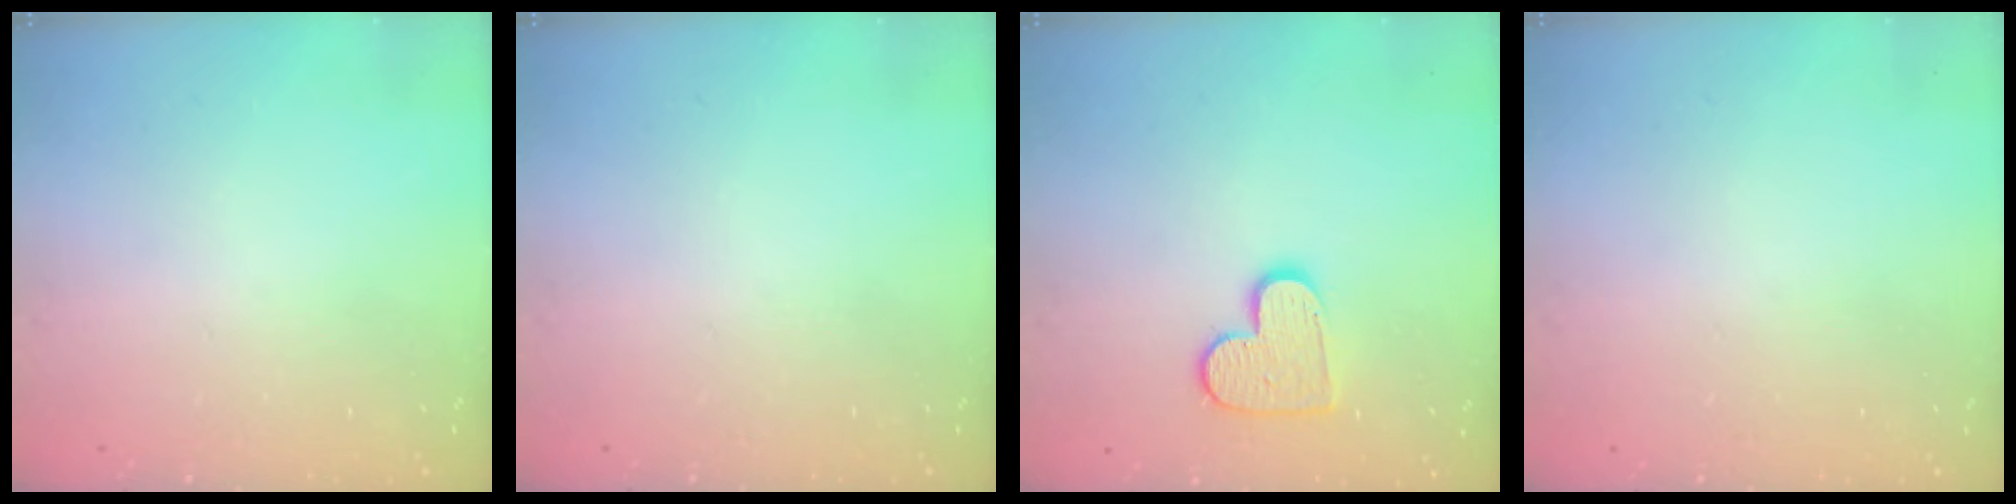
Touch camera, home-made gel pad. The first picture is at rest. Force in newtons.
{"total": 0.0}
{"total": 10.6, "press": 10.6, "slide": 0.7}
{"total": 0.8, "press": 0.8, "slide": 0.1}